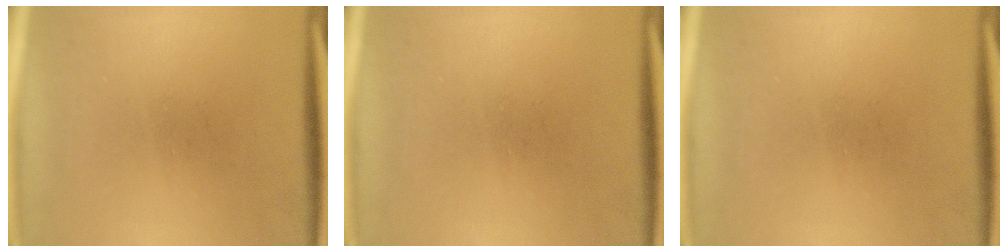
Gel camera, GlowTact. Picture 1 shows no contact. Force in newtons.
{"total": 0.0}
{"total": 0.0}